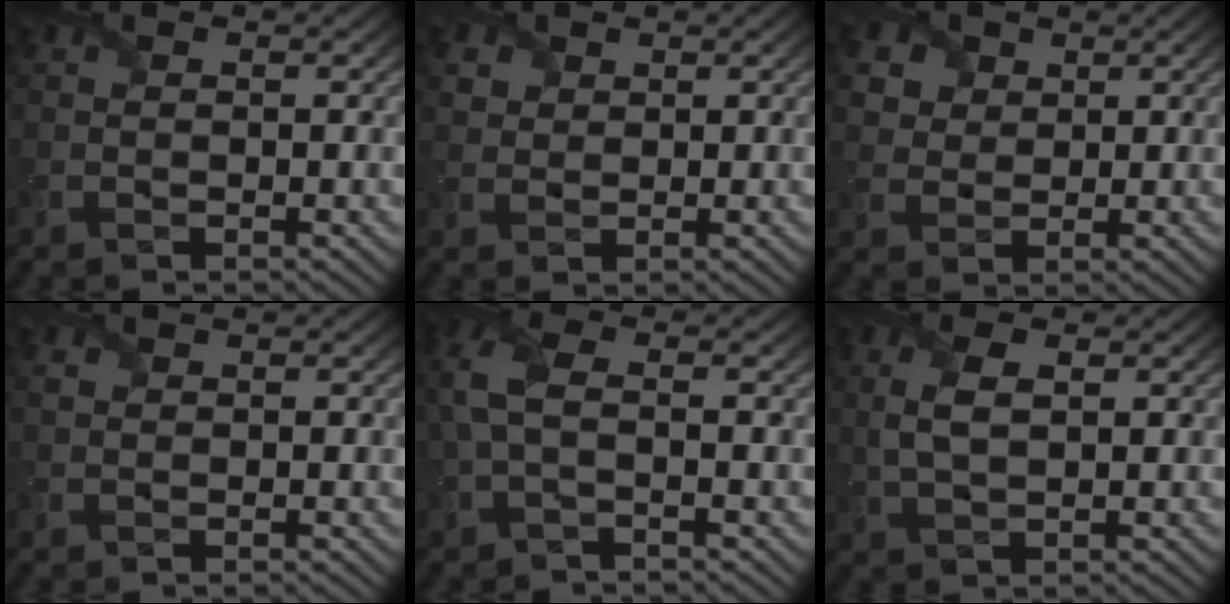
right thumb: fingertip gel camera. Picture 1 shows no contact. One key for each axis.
{"total": 2.6, "fx": 1.4, "fy": 2.1, "fz": 0.8, "tx": -0.036, "ty": -0.003, "tz": 0.032}
{"total": 6.0, "fx": 3.1, "fy": 4.6, "fz": 2.4, "tx": -0.110, "ty": 0.009, "tz": 0.053}
{"total": 1.0, "fx": 0.4, "fy": 0.9, "fz": 0.4, "tx": -0.015, "ty": -0.001, "tz": 0.008}
{"total": 4.7, "fx": 0.0, "fy": 2.2, "fz": 4.1, "tx": -0.114, "ty": 0.014, "tz": -0.008}
{"total": 4.1, "fx": 0.7, "fy": 1.9, "fz": 3.6, "tx": -0.089, "ty": 0.004, "tz": 0.015}